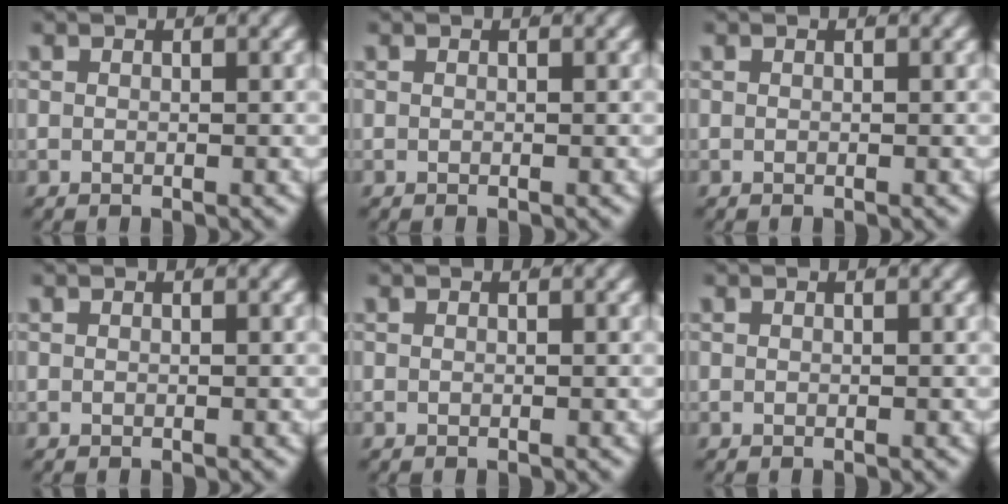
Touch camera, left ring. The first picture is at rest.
{"total": 0.0}
{"total": 0.0}
{"total": 0.0}
{"total": 0.0}
{"total": 0.0}